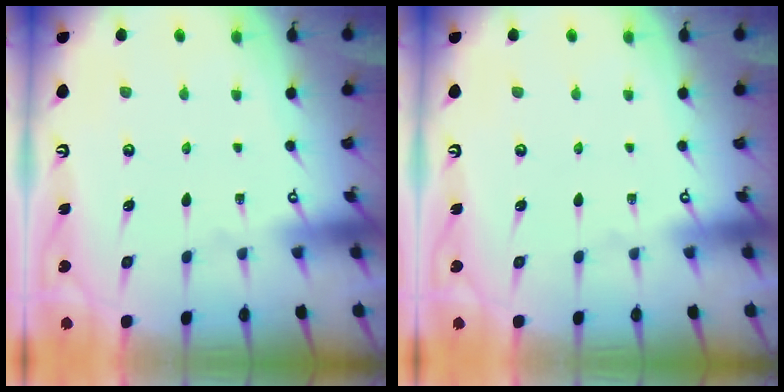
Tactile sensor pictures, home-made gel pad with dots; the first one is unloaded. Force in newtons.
{"total": 0.0}